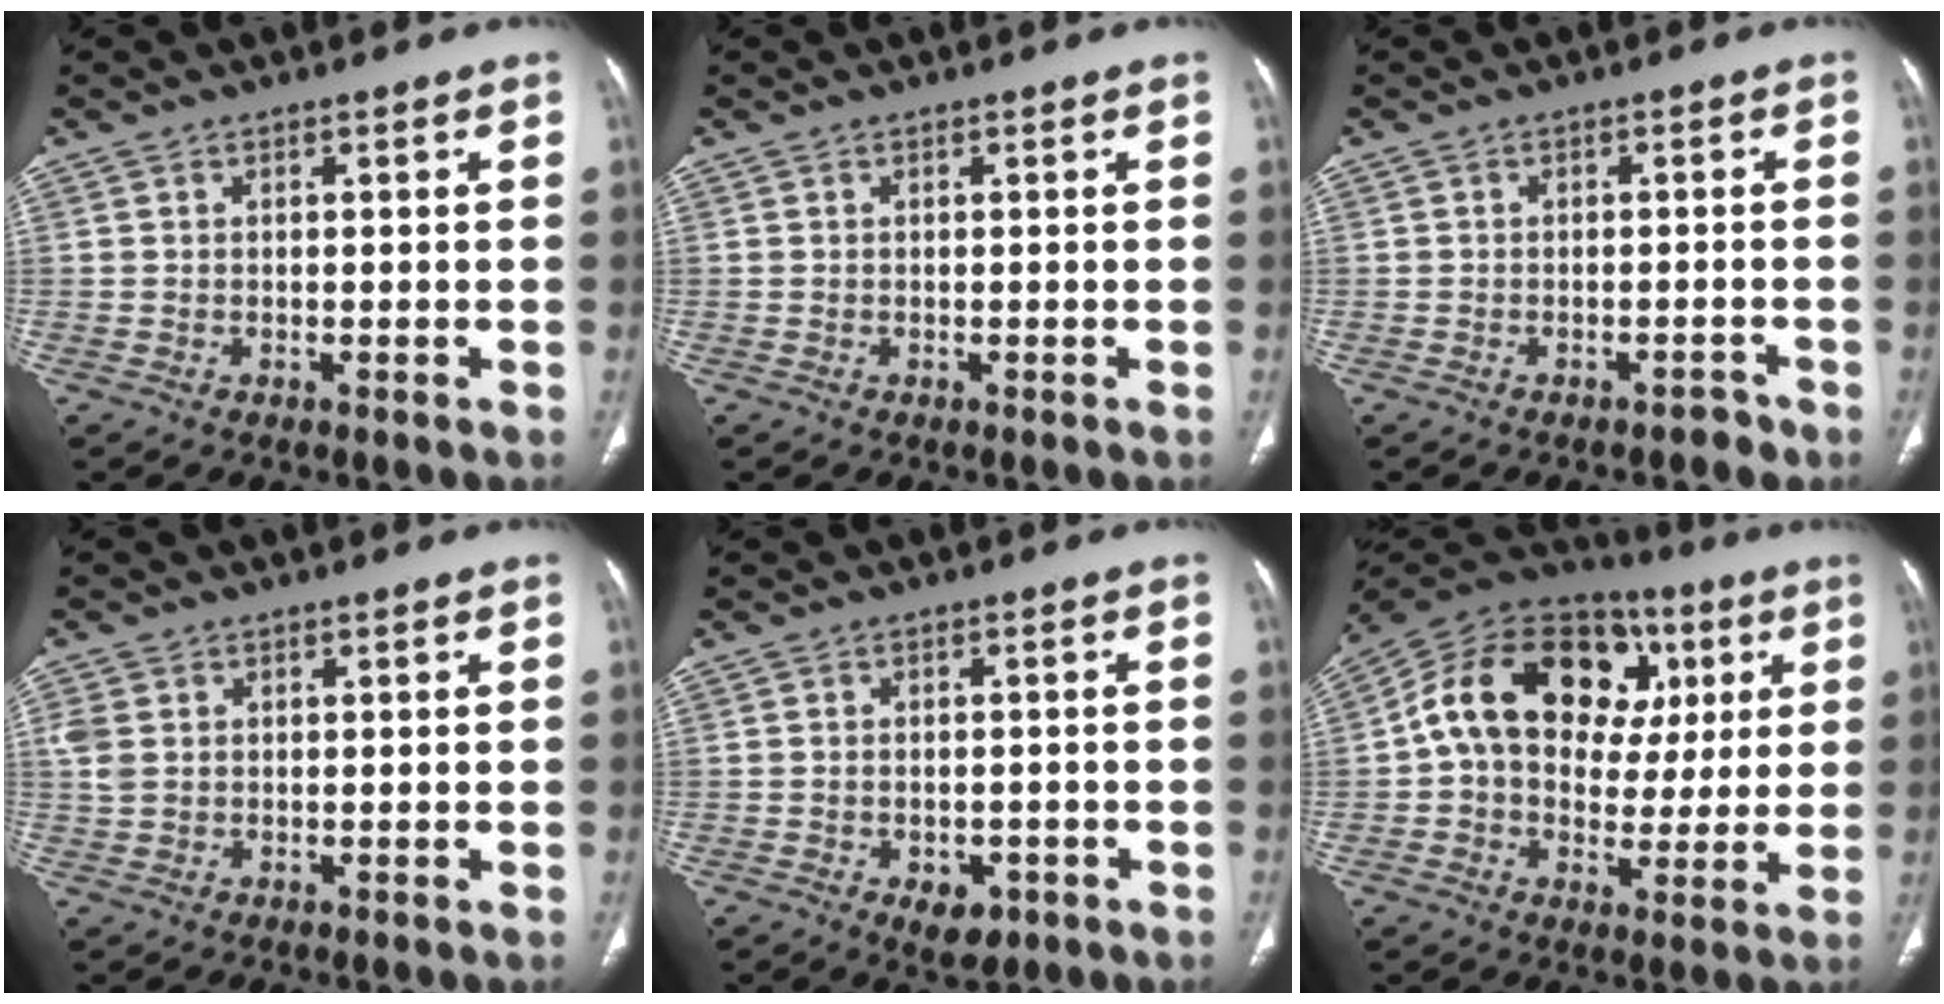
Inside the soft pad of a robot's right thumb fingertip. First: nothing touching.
{"total": 0.0}
{"total": 2.4, "force": [-1.9, 1.3, 0.5], "torque": [-0.005, 0.018, -0.024]}
{"total": 2.3, "force": [0.5, 1.9, 1.2], "torque": [-0.030, 0.002, 0.014]}
{"total": 4.6, "force": [-2.1, 2.9, 2.9], "torque": [-0.030, 0.007, -0.018]}
{"total": 22.9, "force": [5.1, 16.5, 15.0], "torque": [-0.215, 0.037, 0.076]}